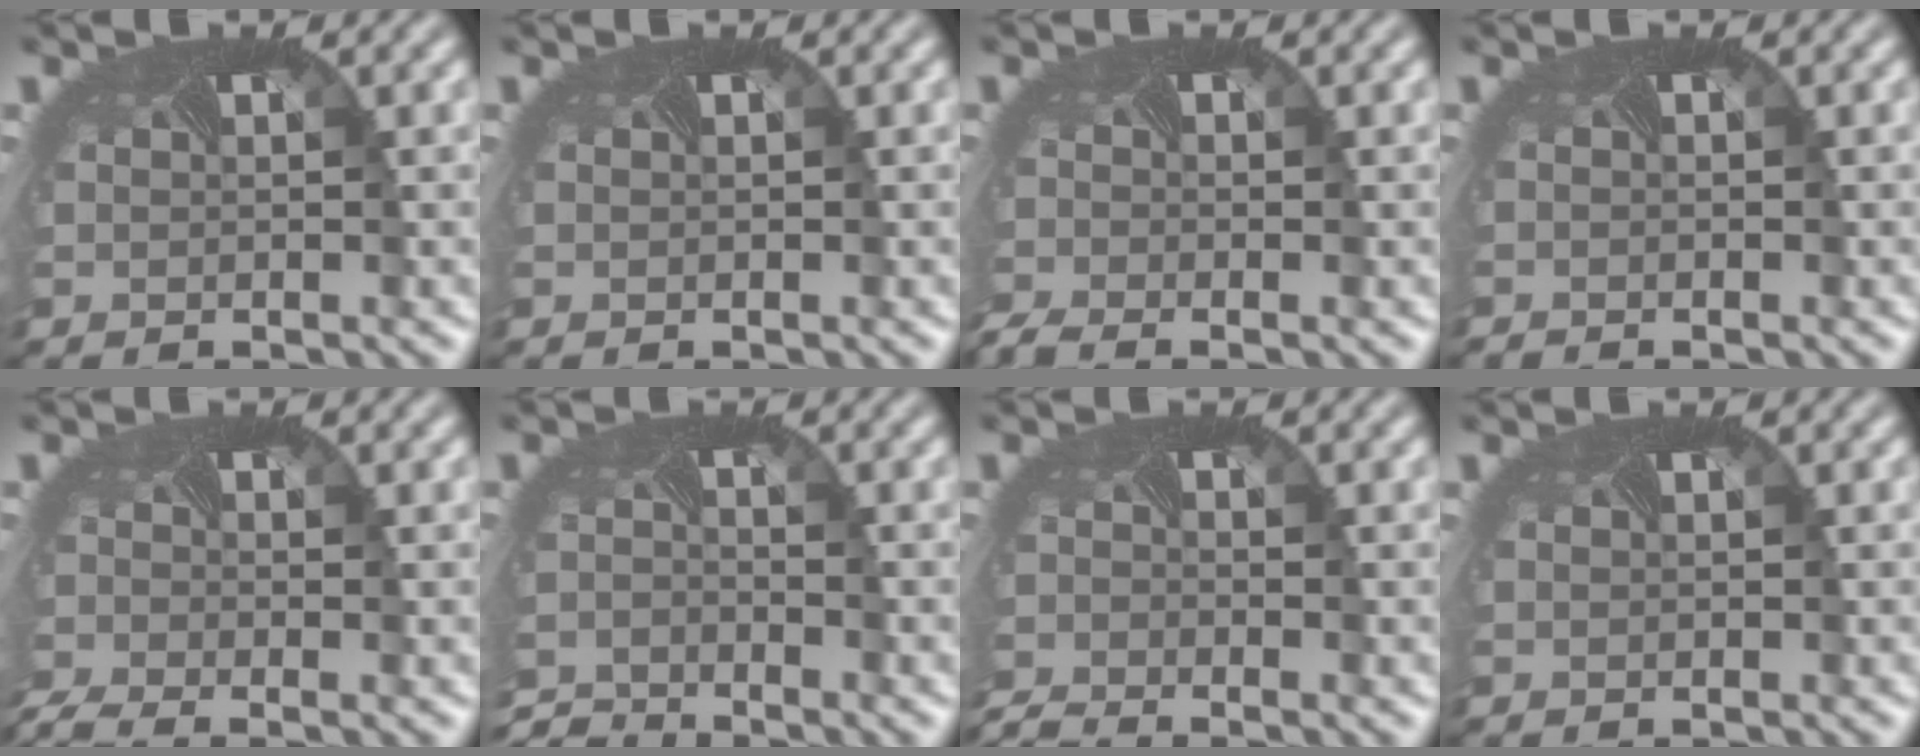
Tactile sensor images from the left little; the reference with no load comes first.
{"total": 0.0}
{"total": 2.8, "force": [-2.5, 0.6, 1.2], "torque": [-0.037, -0.021, -0.051]}
{"total": 0.8, "force": [-0.7, -0.4, -0.3], "torque": [0.001, -0.006, -0.013]}
{"total": 3.7, "force": [-3.1, 0.8, 1.8], "torque": [-0.050, -0.024, -0.065]}
{"total": 3.8, "force": [-3.7, 0.0, -0.2], "torque": [-0.011, -0.023, -0.077]}
{"total": 2.7, "force": [-2.6, -0.1, 0.2], "torque": [-0.015, -0.022, -0.058]}
{"total": 0.0}